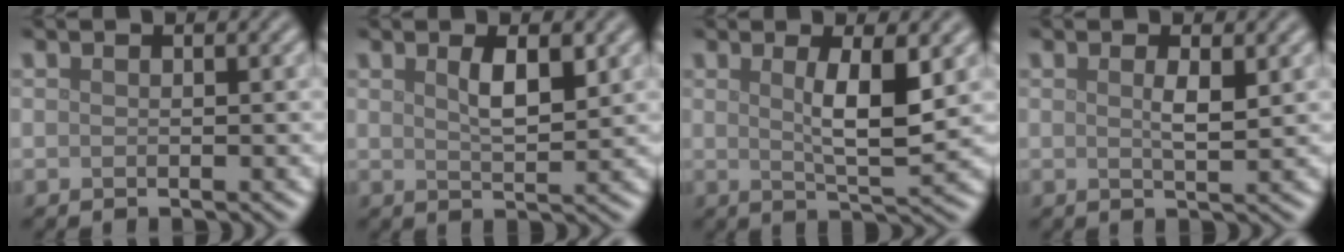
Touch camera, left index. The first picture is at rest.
{"total": 2.9, "force": [1.2, 0.8, 2.5], "torque": [-0.043, 0.000, 0.022]}
{"total": 4.4, "force": [1.1, 0.9, 4.2], "torque": [-0.070, -0.006, 0.020]}
{"total": 1.8, "force": [0.5, 0.3, 1.7], "torque": [-0.030, -0.001, 0.008]}